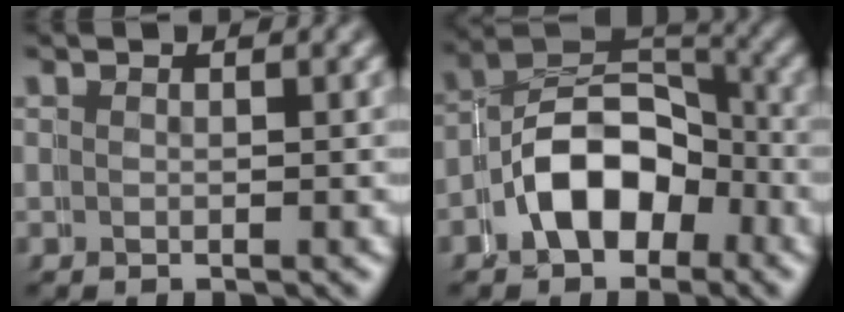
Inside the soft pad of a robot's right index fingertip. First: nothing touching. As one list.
[{"total": 6.7, "force": [-2.1, 5.2, 3.7], "torque": [-0.073, -0.013, -0.041]}]